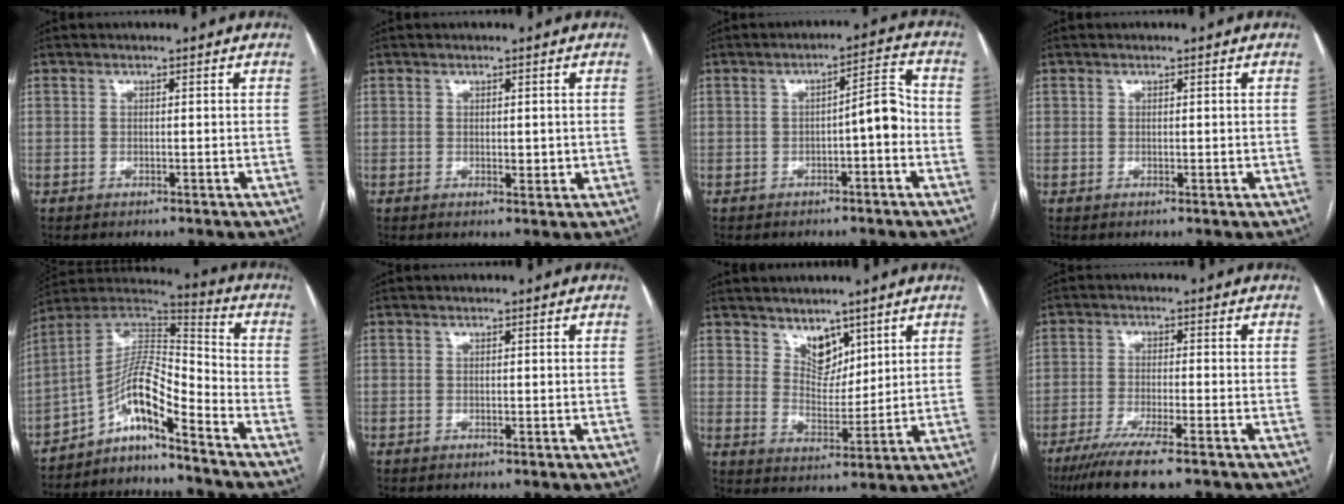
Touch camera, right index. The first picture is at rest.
{"total": 1.9, "force": [0.1, 1.0, 1.6], "torque": [-0.020, -0.004, 0.004]}
{"total": 5.2, "force": [-1.3, 1.1, 4.9], "torque": [-0.066, 0.024, -0.018]}
{"total": 0.7, "force": [0.1, 0.5, 0.5], "torque": [-0.005, -0.001, 0.002]}
{"total": 11.0, "force": [-7.1, 1.1, 8.3], "torque": [-0.156, 0.028, -0.127]}
{"total": 0.0}
{"total": 5.3, "force": [3.7, 2.9, 2.5], "torque": [-0.036, -0.007, 0.073]}
{"total": 9.5, "force": [-7.0, 0.4, 6.4], "torque": [-0.102, -0.022, -0.110]}